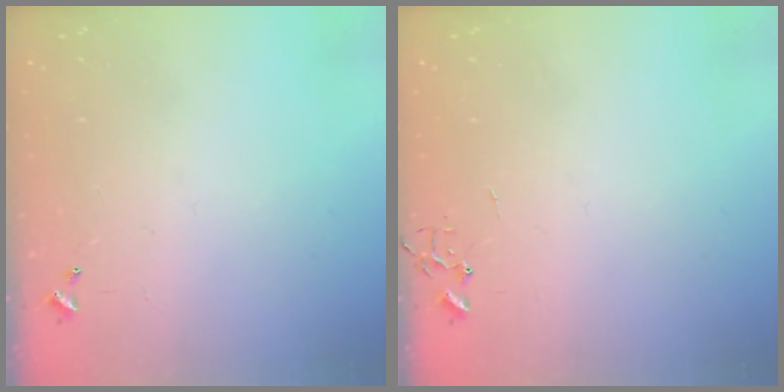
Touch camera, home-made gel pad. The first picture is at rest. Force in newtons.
{"total": 0.0}